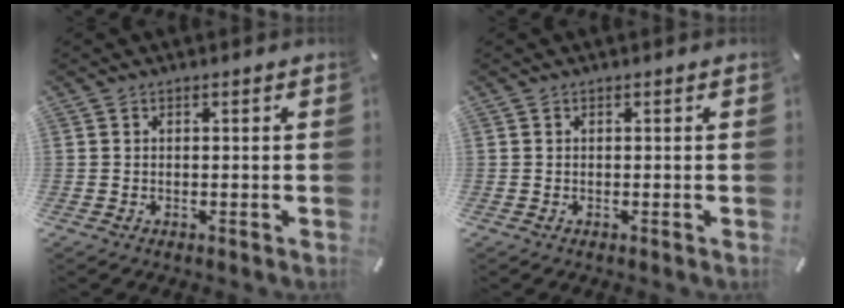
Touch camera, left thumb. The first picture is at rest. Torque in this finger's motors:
{"motor_torque": [0.05, 0.06, -0.02, 0.00, 0.00]}